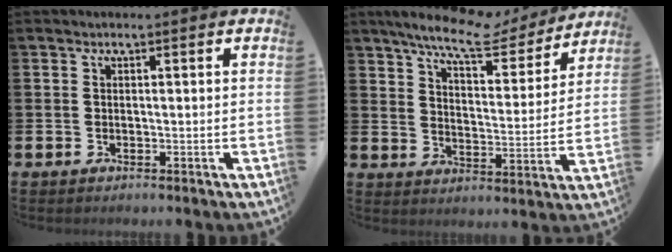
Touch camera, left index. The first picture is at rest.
{"total": 9.1, "force": [7.9, 1.9, 4.0], "torque": [-0.082, -0.048, 0.132]}